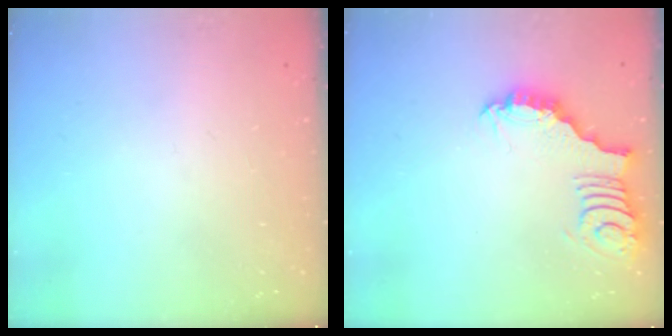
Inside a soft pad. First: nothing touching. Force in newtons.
{"total": 3.3, "press": 3.3, "slide": 0.1}